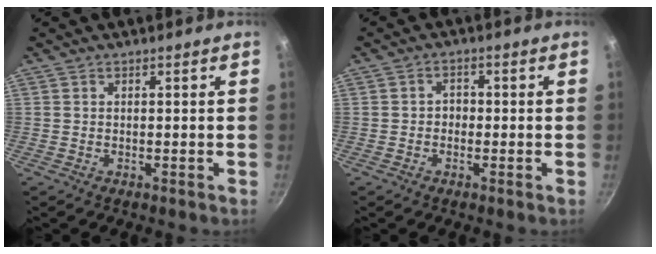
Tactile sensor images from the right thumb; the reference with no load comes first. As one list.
[{"total": 2.0, "force": [-0.5, 1.7, 1.0], "torque": [-0.004, 0.008, -0.011]}]